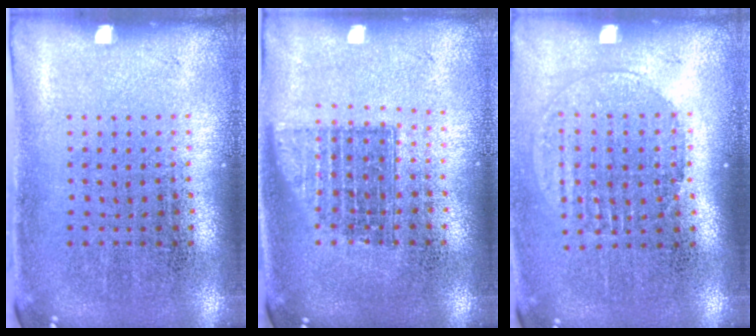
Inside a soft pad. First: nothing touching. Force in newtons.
{"total": 1.4, "press": 1.1, "slide": 0.8}
{"total": 1.4, "press": 1.2, "slide": 0.7}